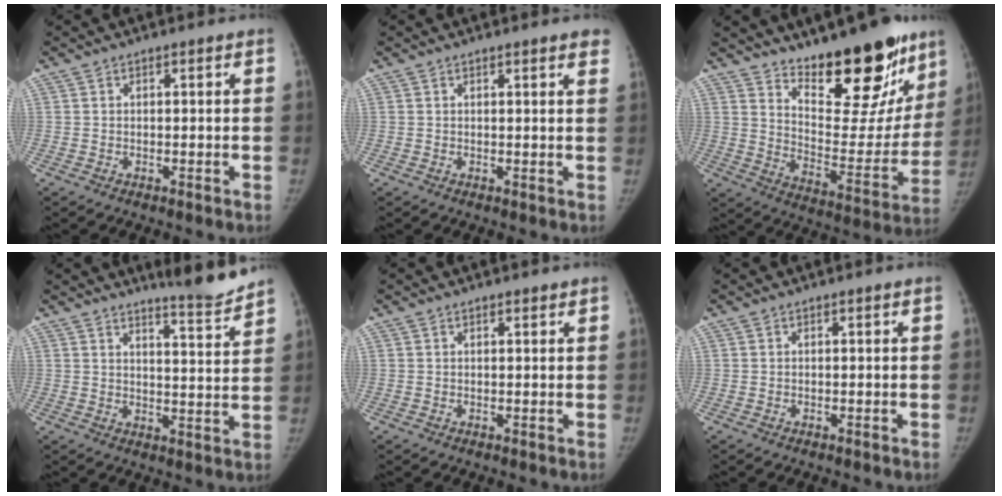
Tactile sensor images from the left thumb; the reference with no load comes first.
{"total": 3.6, "force": [2.9, 0.6, 2.1], "torque": [-0.013, -0.004, 0.024]}
{"total": 22.6, "force": [15.8, 8.3, 13.8], "torque": [-0.136, -0.110, 0.242]}
{"total": 7.3, "force": [6.8, -0.2, 2.4], "torque": [-0.031, -0.065, 0.098]}
{"total": 0.8, "force": [0.7, 0.3, 0.3], "torque": [-0.008, -0.004, 0.011]}
{"total": 0.0}